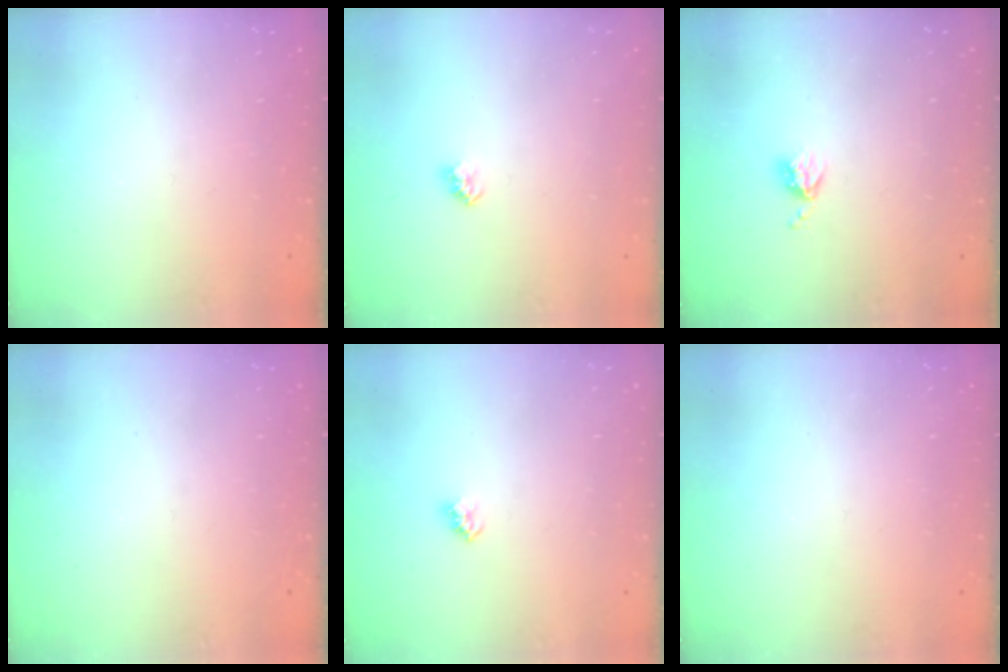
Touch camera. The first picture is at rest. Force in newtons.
{"total": 2.4, "press": 2.4, "slide": 0.1}
{"total": 3.9, "press": 3.9, "slide": 0.6}
{"total": 0.0}
{"total": 2.5, "press": 2.5, "slide": 0.1}
{"total": 0.0}